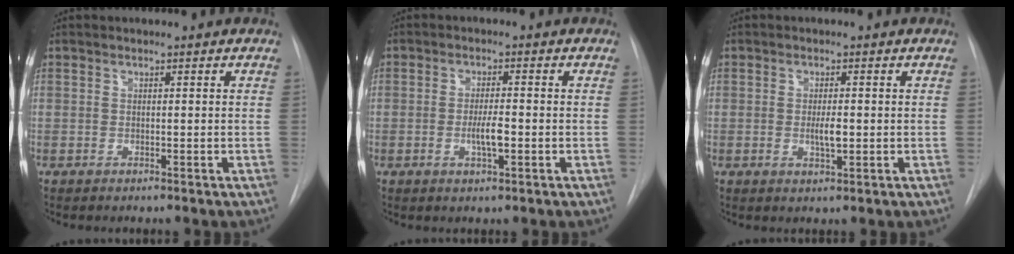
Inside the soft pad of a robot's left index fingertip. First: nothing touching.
{"total": 3.4, "force": [-0.8, 0.6, 3.3], "torque": [-0.061, -0.002, -0.013]}
{"total": 2.5, "force": [-0.1, 0.7, 2.4], "torque": [-0.044, -0.002, -0.001]}